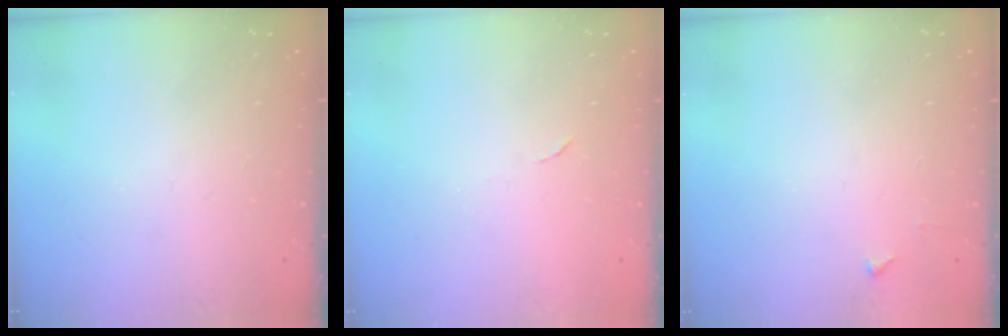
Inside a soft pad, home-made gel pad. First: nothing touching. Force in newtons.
{"total": 3.7, "press": 3.7, "slide": 0.2}
{"total": 3.2, "press": 3.2, "slide": 0.4}